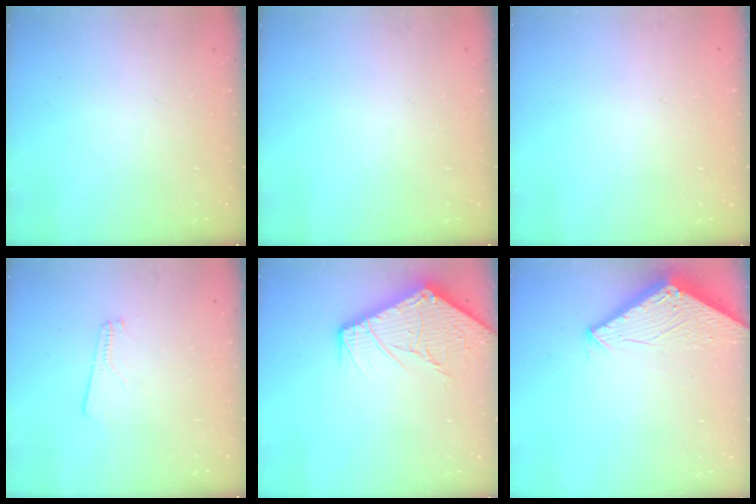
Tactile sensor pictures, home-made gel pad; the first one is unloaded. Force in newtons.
{"total": 0.0}
{"total": 0.0}
{"total": 2.8, "press": 2.8, "slide": 0.4}
{"total": 16.7, "press": 16.7, "slide": 1.1}
{"total": 2.9, "press": 2.9, "slide": 0.2}